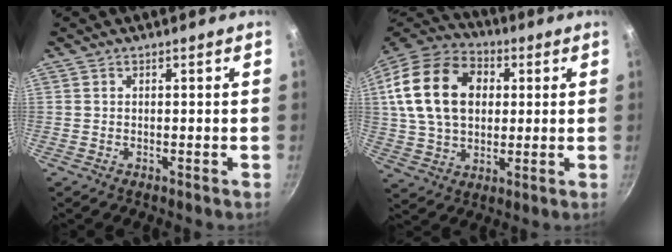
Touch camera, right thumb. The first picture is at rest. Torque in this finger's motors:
{"motor_torque": [-0.99, 2.84, 1.83, 0.31, 0.61]}